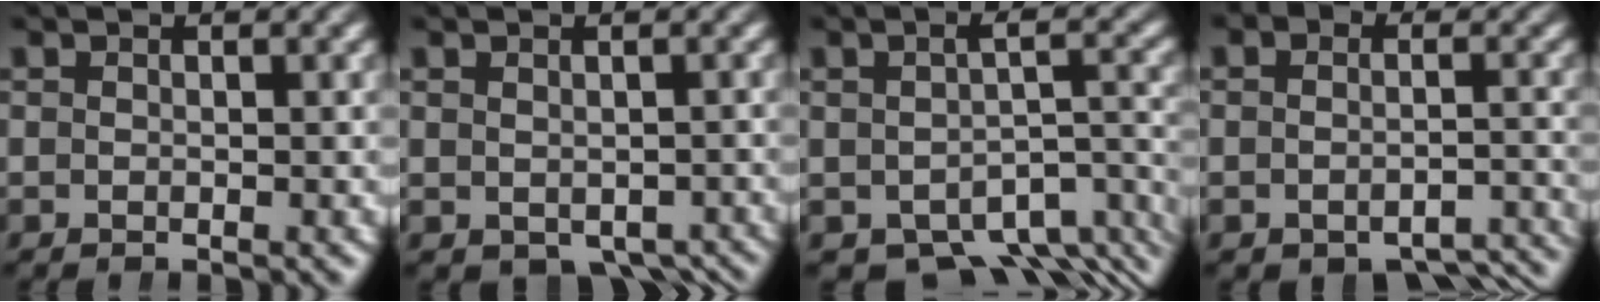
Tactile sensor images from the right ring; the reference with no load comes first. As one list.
[{"total": 4.6, "force": [-3.7, 2.0, 1.9], "torque": [-0.012, -0.024, -0.039]}, {"total": 6.9, "force": [-4.7, 3.4, 3.7], "torque": [-0.033, -0.020, -0.063]}, {"total": 5.9, "force": [-4.9, 2.6, 2.0], "torque": [-0.021, -0.022, -0.067]}]